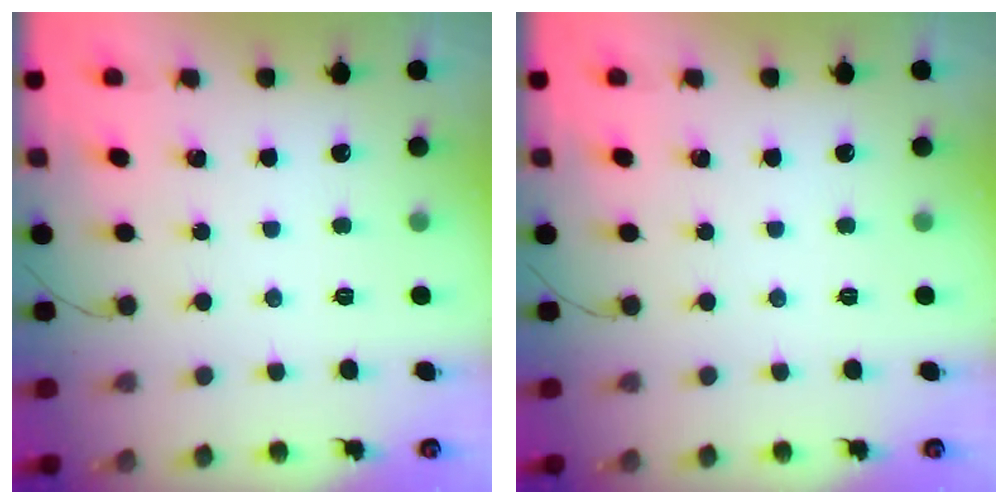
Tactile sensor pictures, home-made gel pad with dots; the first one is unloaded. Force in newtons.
{"total": 0.0}